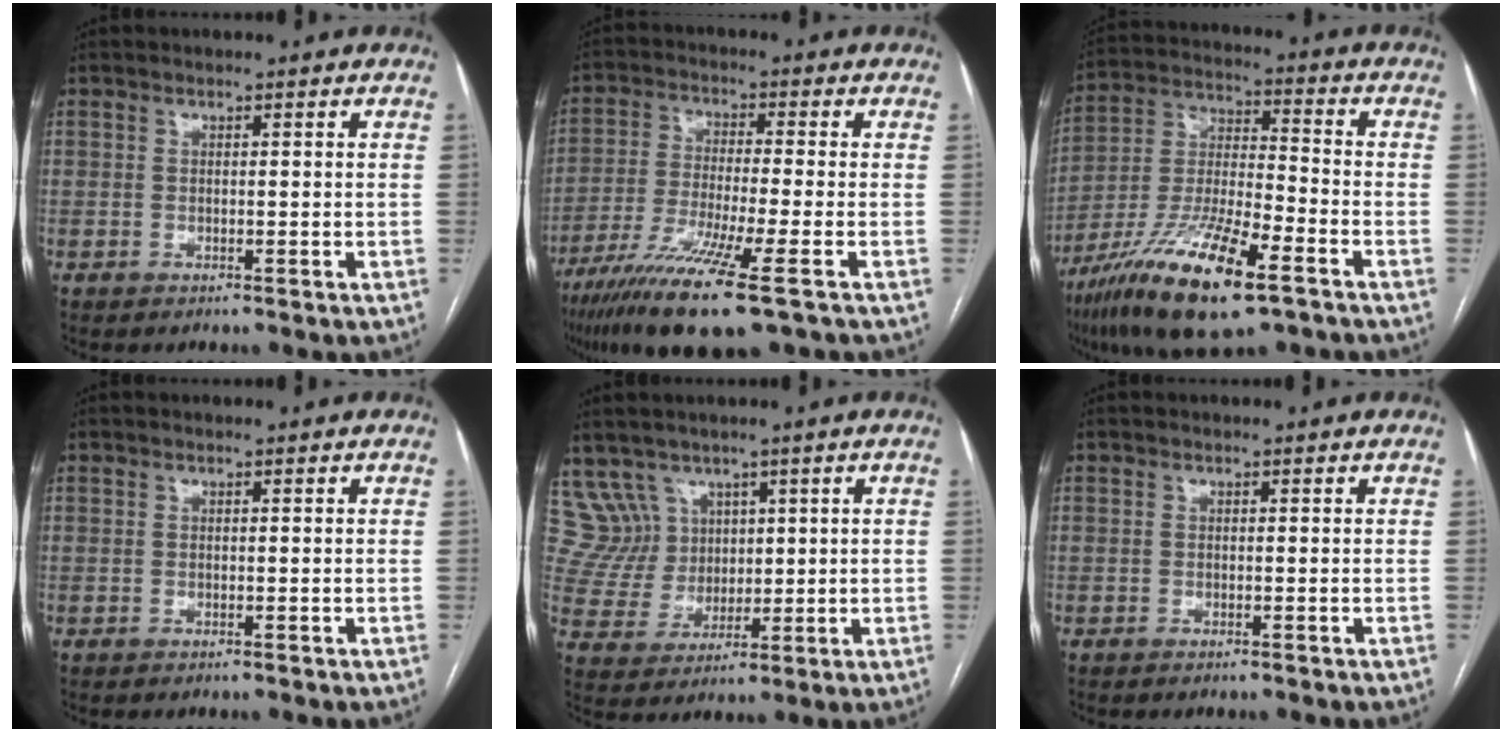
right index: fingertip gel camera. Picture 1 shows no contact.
{"total": 13.6, "force": [-8.3, -0.2, 10.8], "torque": [-0.216, -0.038, -0.148]}
{"total": 18.6, "force": [-10.9, 3.2, 14.7], "torque": [-0.300, -0.036, -0.197]}
{"total": 0.0}
{"total": 7.9, "force": [5.0, 6.1, -0.3], "torque": [0.002, 0.027, 0.112]}
{"total": 0.0}